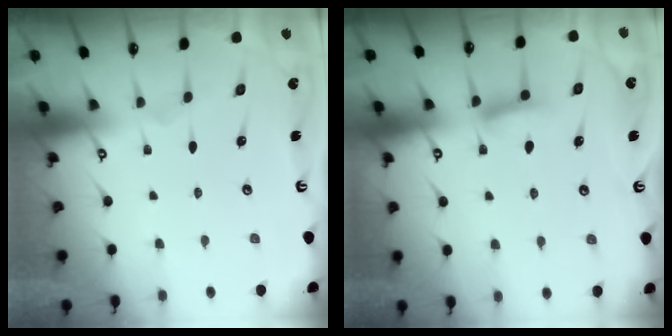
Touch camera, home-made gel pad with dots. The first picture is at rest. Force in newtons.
{"total": 8.2, "press": 8.2, "slide": 0.5}